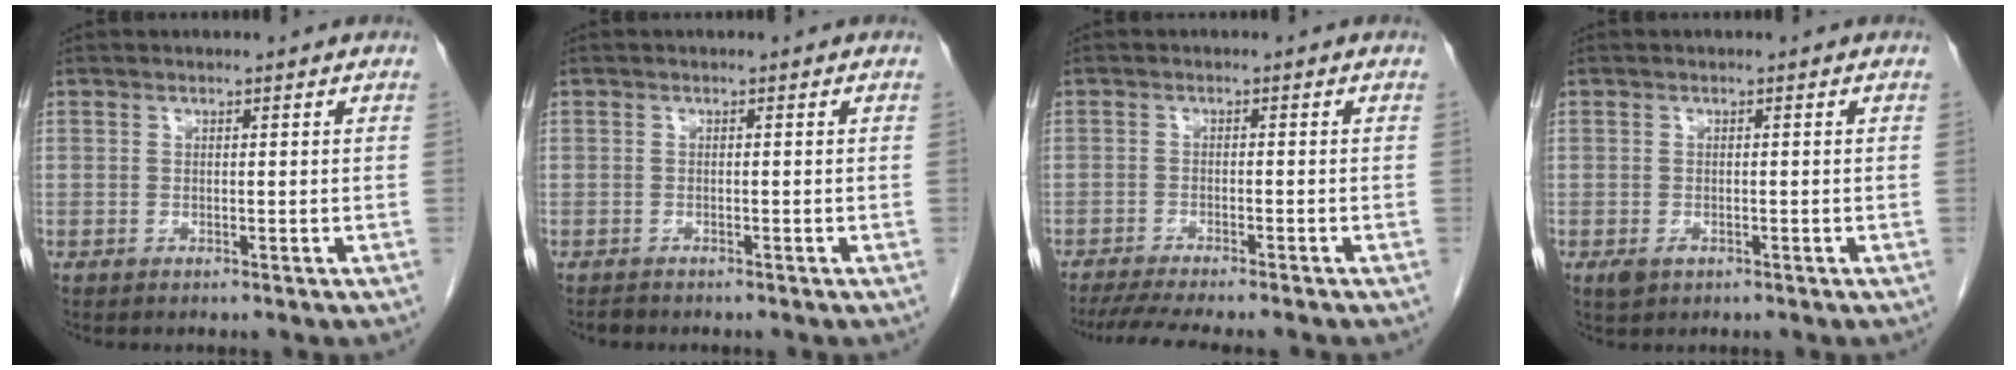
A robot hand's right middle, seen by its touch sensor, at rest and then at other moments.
{"total": 0.7, "force": [-0.7, 0.1, 0.1], "torque": [-0.011, -0.004, -0.012]}
{"total": 9.8, "force": [-8.5, 0.7, 4.9], "torque": [-0.068, -0.016, -0.128]}
{"total": 1.6, "force": [-0.8, 0.9, 1.0], "torque": [-0.019, -0.001, -0.006]}